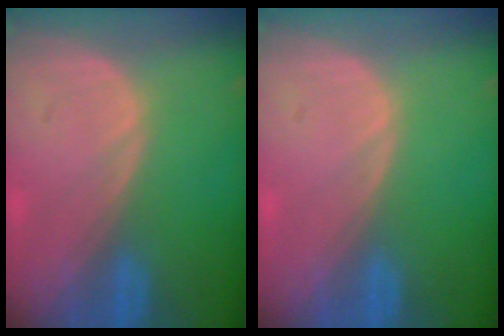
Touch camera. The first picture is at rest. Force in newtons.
{"total": 0.0}